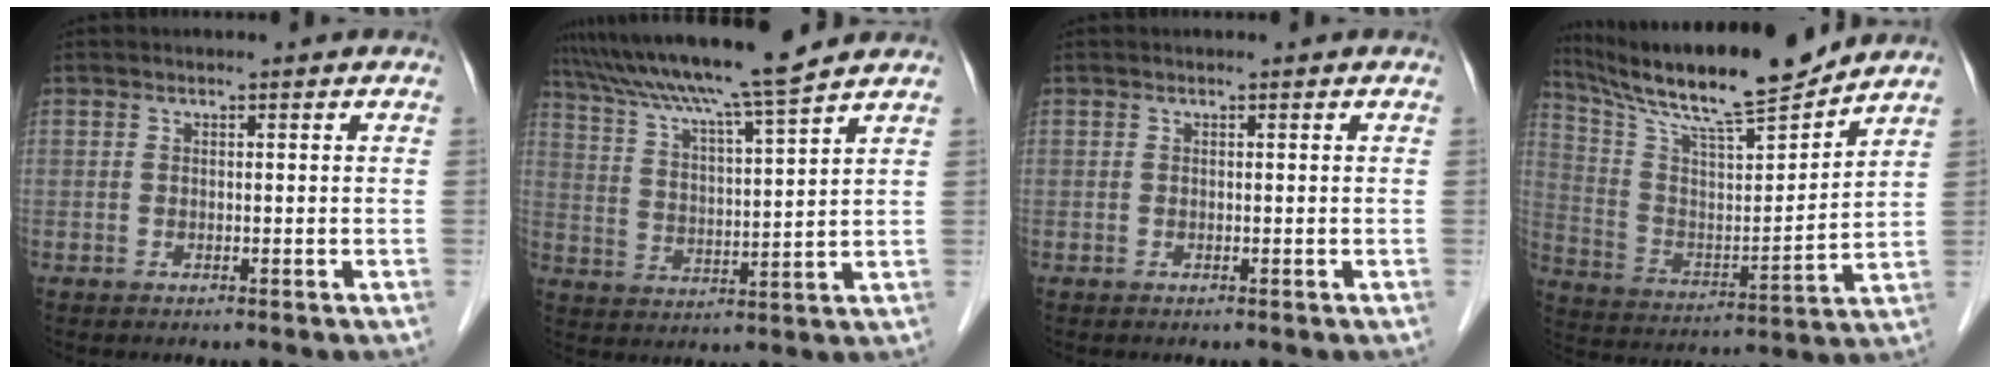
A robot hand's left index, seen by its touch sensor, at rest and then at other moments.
{"total": 14.2, "force": [12.2, -1.6, 7.0], "torque": [-0.127, 0.005, 0.200]}
{"total": 0.0}
{"total": 18.8, "force": [16.5, 0.5, 8.9], "torque": [-0.164, -0.002, 0.284]}